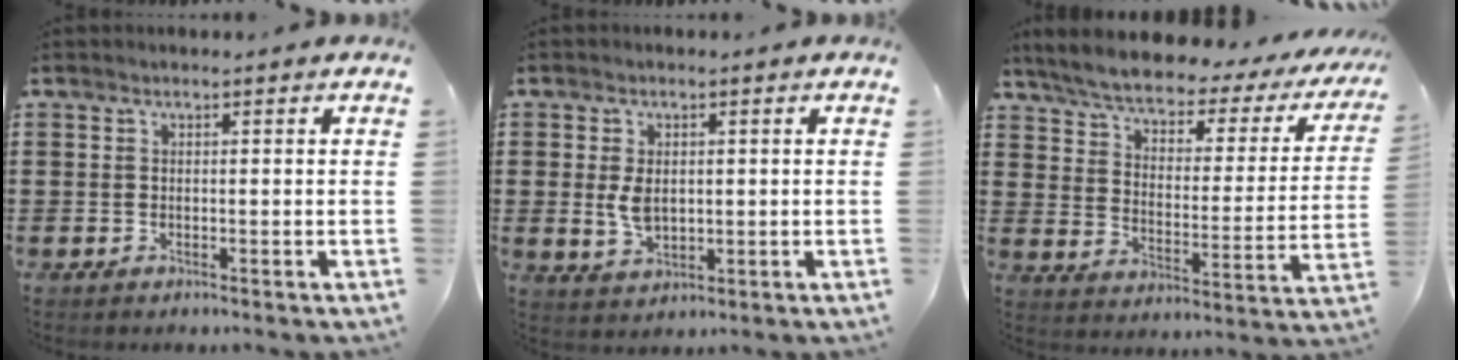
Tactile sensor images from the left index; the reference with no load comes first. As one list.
[{"total": 4.2, "force": [0.4, 2.6, 3.3], "torque": [-0.082, 0.001, 0.003]}, {"total": 4.9, "force": [4.3, 1.0, 2.1], "torque": [-0.067, -0.033, 0.066]}]